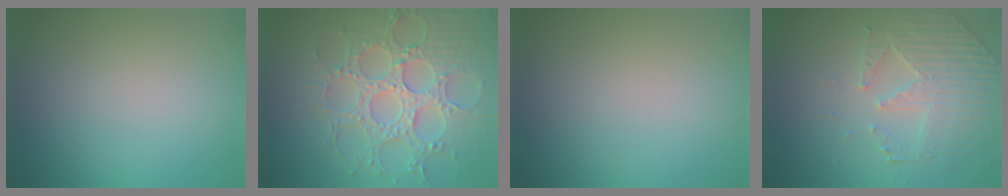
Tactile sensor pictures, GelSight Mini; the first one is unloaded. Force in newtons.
{"total": 7.2, "press": 5.9, "slide": 4.1}
{"total": 0.0}
{"total": 4.9, "press": 3.8, "slide": 3.0}